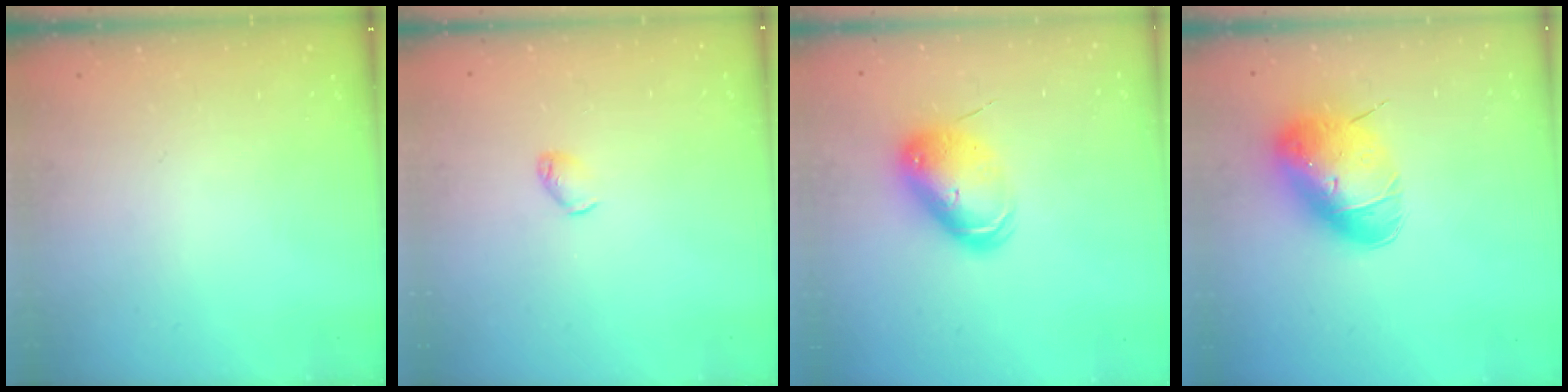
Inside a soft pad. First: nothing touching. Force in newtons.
{"total": 2.9, "press": 2.9, "slide": 0.5}
{"total": 8.9, "press": 8.8, "slide": 1.4}
{"total": 10.9, "press": 10.7, "slide": 1.9}